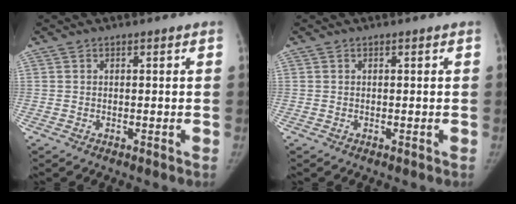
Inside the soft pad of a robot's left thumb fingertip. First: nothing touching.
{"total": 0.0}